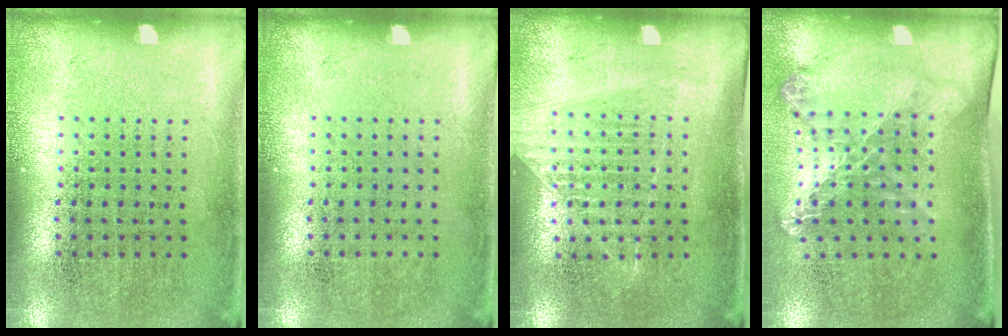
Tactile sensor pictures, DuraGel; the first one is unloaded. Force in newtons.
{"total": 0.0}
{"total": 1.2, "press": 1.1, "slide": 0.5}
{"total": 1.8, "press": 1.3, "slide": 1.2}